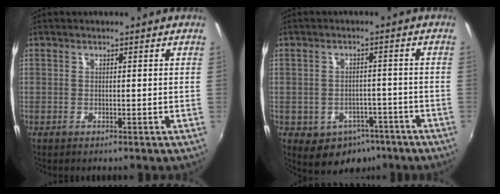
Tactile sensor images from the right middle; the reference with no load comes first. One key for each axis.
{"total": 8.2, "fx": -4.3, "fy": 6.3, "fz": 3.0, "tx": -0.064, "ty": 0.008, "tz": -0.038}